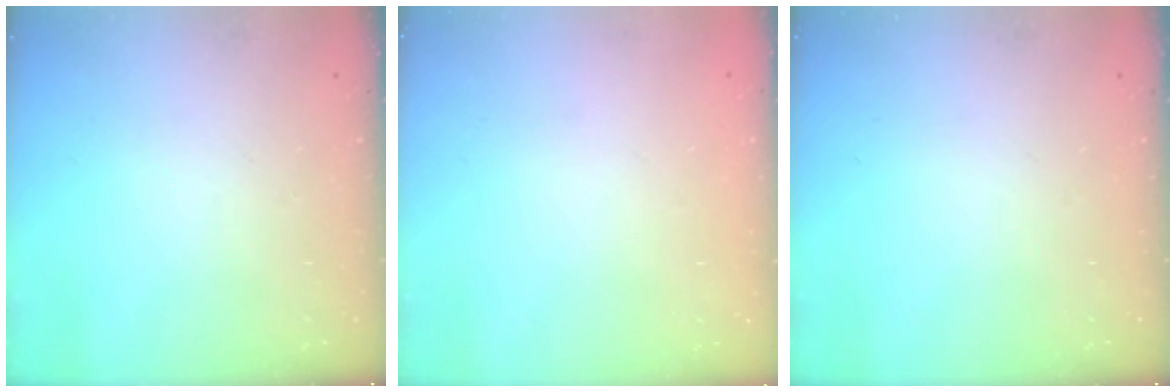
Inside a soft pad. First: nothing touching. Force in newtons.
{"total": 1.8, "press": 1.8, "slide": 0.2}
{"total": 0.0}